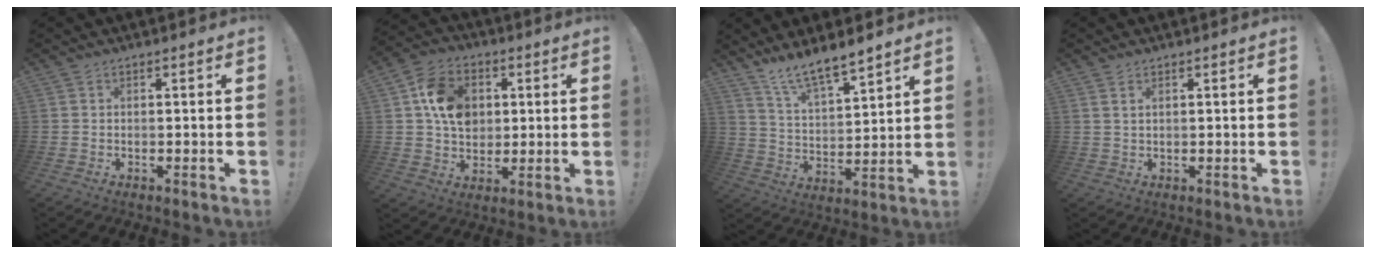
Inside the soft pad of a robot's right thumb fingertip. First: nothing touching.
{"total": 13.6, "force": [3.0, 10.8, 7.7], "torque": [-0.121, 0.007, 0.065]}
{"total": 9.8, "force": [8.9, 1.5, 3.9], "torque": [-0.079, -0.068, 0.161]}
{"total": 1.5, "force": [0.9, 0.5, 1.1], "torque": [-0.021, -0.001, 0.017]}